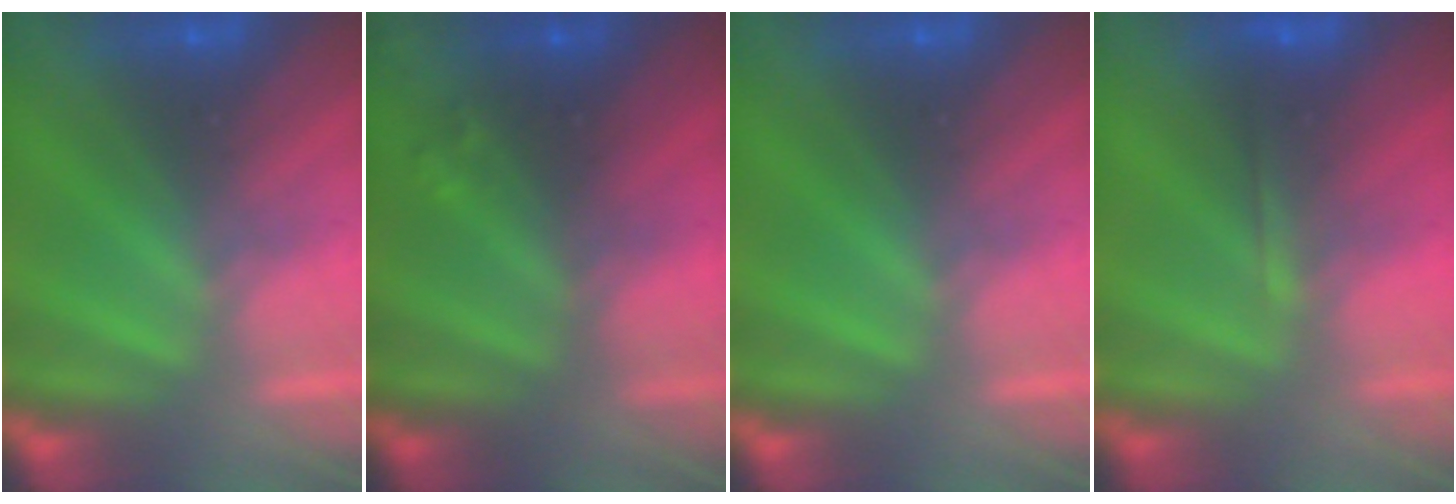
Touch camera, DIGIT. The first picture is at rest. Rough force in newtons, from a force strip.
{"total": 7.9}
{"total": 0.0}
{"total": 1.8}